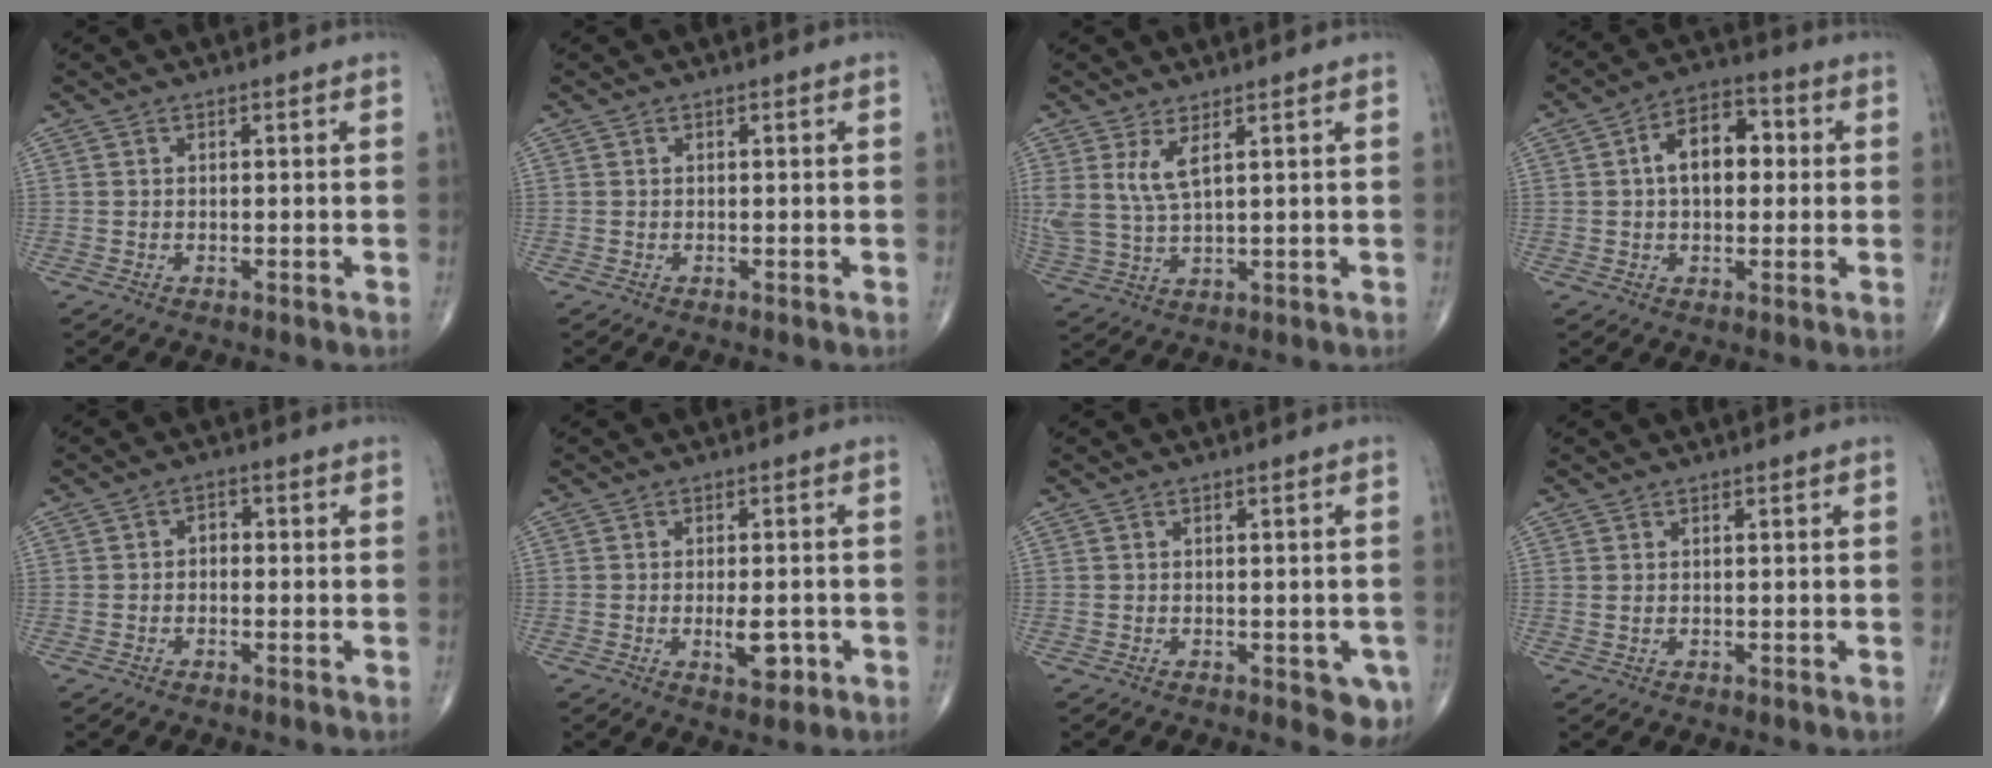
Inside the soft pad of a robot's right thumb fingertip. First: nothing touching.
{"total": 0.0}
{"total": 6.2, "force": [2.8, 1.9, 5.2], "torque": [-0.124, -0.015, 0.068]}
{"total": 10.1, "force": [1.3, 6.2, 8.0], "torque": [-0.110, 0.023, 0.016]}
{"total": 2.1, "force": [-0.3, 1.5, 1.4], "torque": [-0.011, 0.011, -0.012]}
{"total": 4.8, "force": [-1.4, 2.1, 4.1], "torque": [-0.053, -0.002, -0.015]}
{"total": 4.3, "force": [-1.6, 2.0, 3.5], "torque": [-0.016, -0.002, -0.017]}
{"total": 0.6, "force": [0.3, 0.2, 0.5], "torque": [-0.018, 0.004, 0.007]}